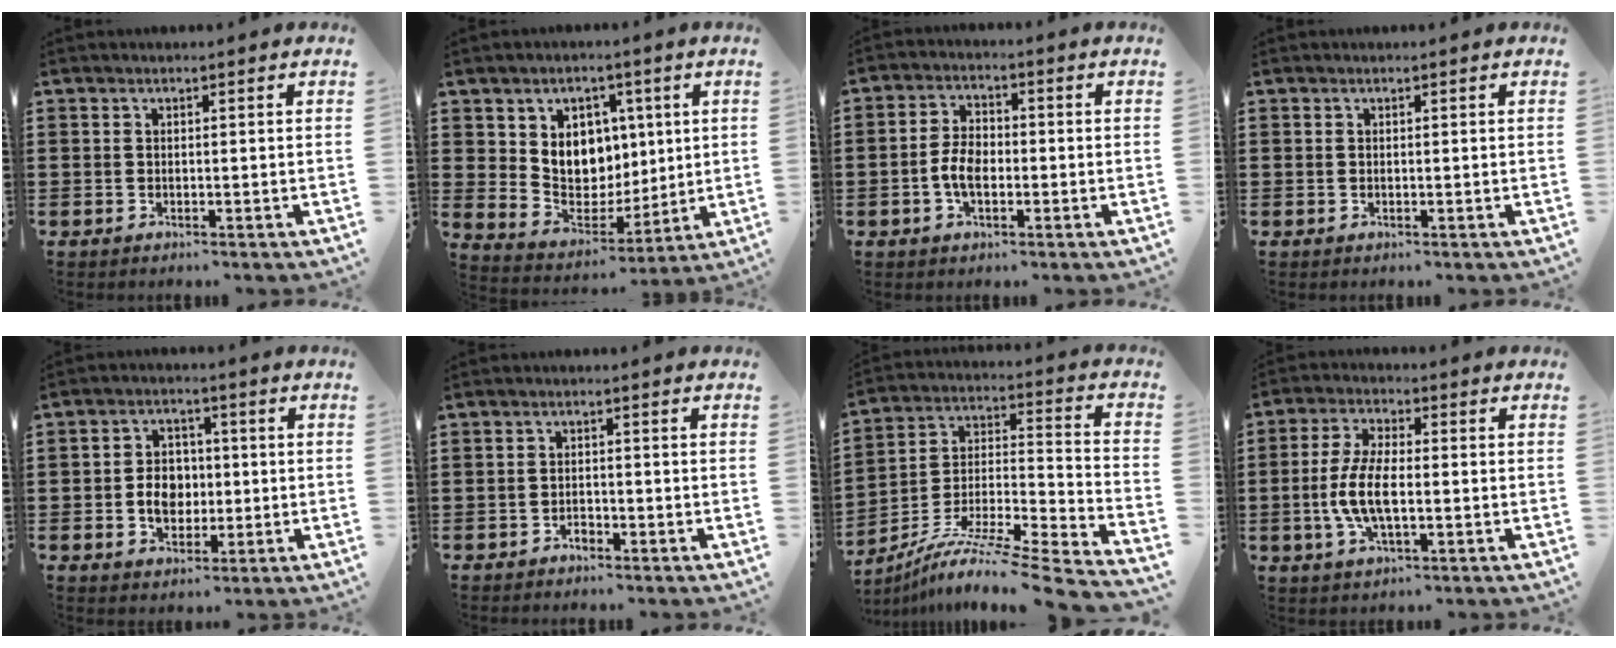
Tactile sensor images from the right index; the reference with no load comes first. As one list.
[{"total": 7.7, "force": [2.5, 6.9, 2.5], "torque": [-0.055, -0.022, 0.047]}, {"total": 4.7, "force": [-1.2, 2.6, 3.7], "torque": [-0.089, 0.000, -0.028]}, {"total": 0.0}, {"total": 5.4, "force": [-0.7, 4.3, 3.2], "torque": [-0.068, 0.005, -0.017]}, {"total": 1.3, "force": [-1.1, 0.5, 0.4], "torque": [-0.013, -0.001, -0.023]}, {"total": 8.9, "force": [-7.1, 0.4, 5.4], "torque": [-0.096, -0.008, -0.144]}, {"total": 7.4, "force": [-1.3, 2.9, 6.6], "torque": [-0.156, -0.007, -0.034]}]